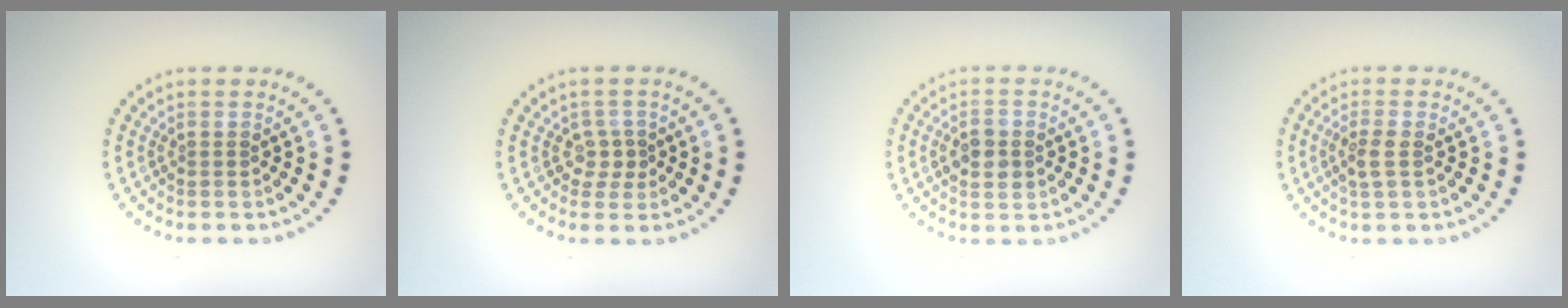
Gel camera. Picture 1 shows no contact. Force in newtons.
{"total": 1.6, "press": 1.2, "slide": 1.0}
{"total": 2.7, "press": 2.7, "slide": 0.2}
{"total": 1.9, "press": 1.7, "slide": 0.7}